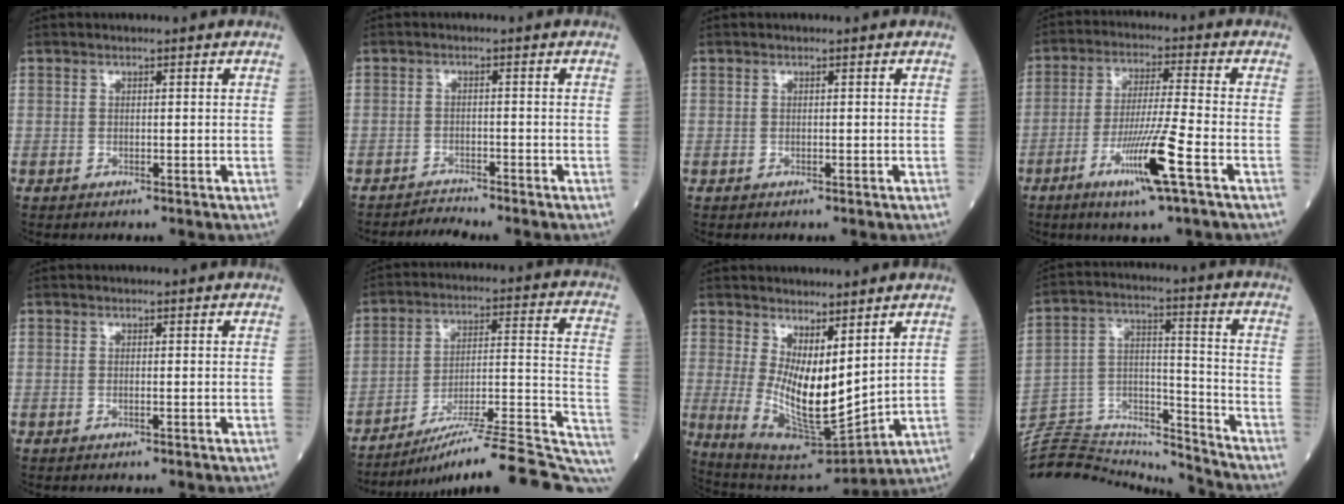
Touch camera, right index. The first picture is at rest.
{"total": 2.3, "force": [-2.0, -0.8, -0.5], "torque": [0.009, -0.014, -0.032]}
{"total": 0.0}
{"total": 10.5, "force": [-4.8, -0.8, 9.3], "torque": [-0.180, -0.017, -0.089]}
{"total": 0.0}
{"total": 24.3, "force": [-19.8, 0.8, 13.9], "torque": [-0.128, 0.007, -0.287]}
{"total": 11.9, "force": [2.7, 3.6, 11.0], "torque": [-0.206, -0.026, 0.072]}
{"total": 18.0, "force": [-17.8, 1.5, 2.1], "torque": [-0.038, 0.051, -0.288]}